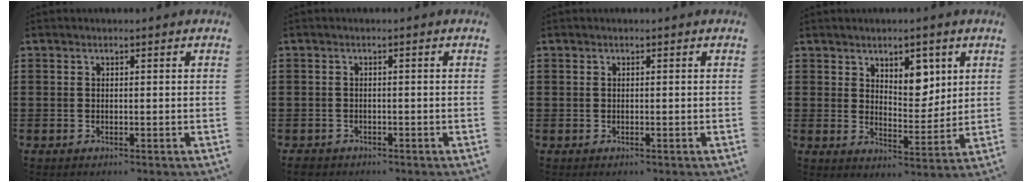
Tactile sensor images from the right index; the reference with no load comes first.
{"total": 1.3, "force": [-1.2, 0.6, 0.1], "torque": [-0.006, 0.002, -0.027]}
{"total": 0.0}
{"total": 5.7, "force": [3.5, 3.3, 3.0], "torque": [-0.047, -0.006, 0.058]}